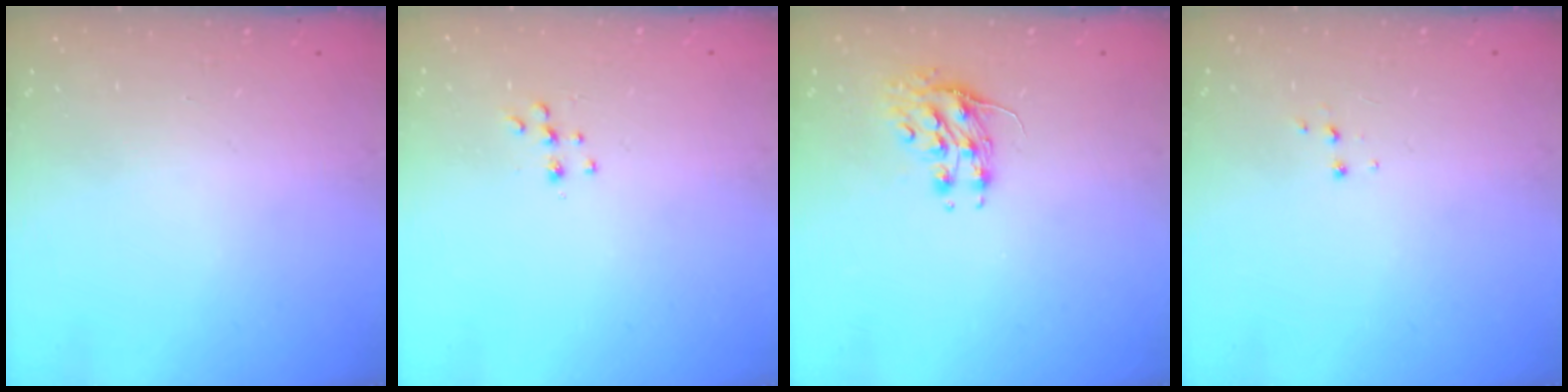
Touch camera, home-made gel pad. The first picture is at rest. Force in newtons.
{"total": 5.8, "press": 5.8, "slide": 0.4}
{"total": 8.4, "press": 8.3, "slide": 1.0}
{"total": 3.3, "press": 3.2, "slide": 0.4}